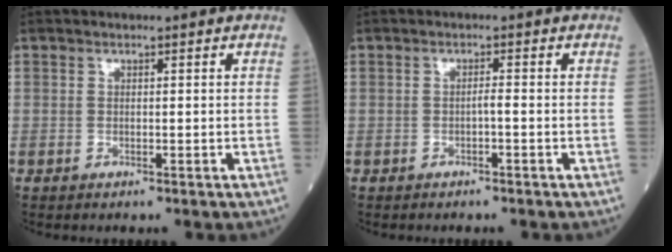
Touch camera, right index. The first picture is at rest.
{"total": 0.9, "force": [-0.5, 0.0, 0.7], "torque": [-0.014, 0.002, -0.007]}